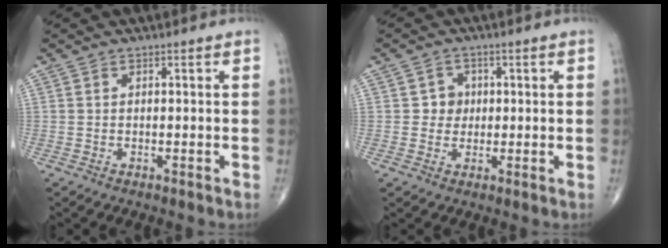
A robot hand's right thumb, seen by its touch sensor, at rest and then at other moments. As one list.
[{"total": 3.3, "force": [0.3, 3.1, 0.9], "torque": [0.011, 0.006, -0.002]}]